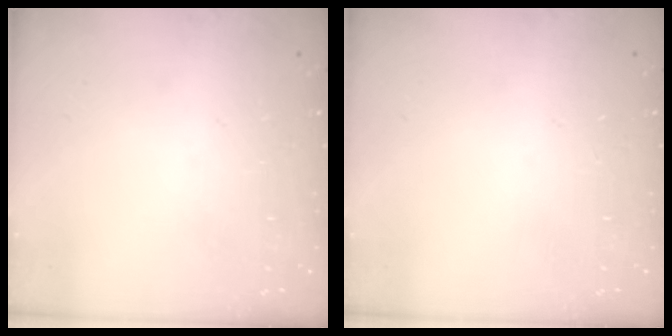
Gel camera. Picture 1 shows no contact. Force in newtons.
{"total": 0.0}